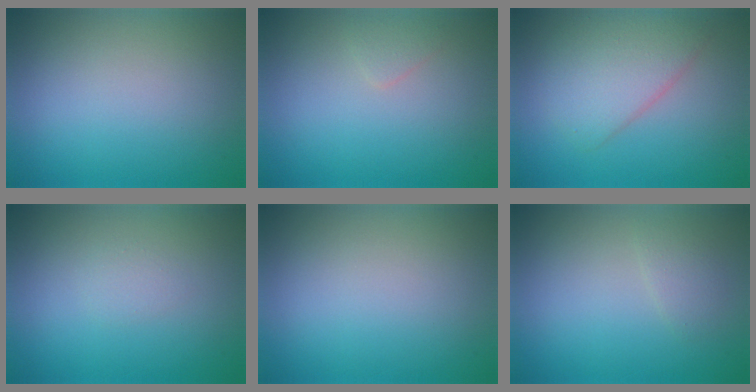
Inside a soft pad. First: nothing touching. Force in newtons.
{"total": 0.9, "press": 0.9, "slide": 0.1}
{"total": 4.1, "press": 4.1, "slide": 0.1}
{"total": 0.8, "press": 0.8, "slide": 0.1}
{"total": 0.0}
{"total": 1.2, "press": 1.2, "slide": 0.0}